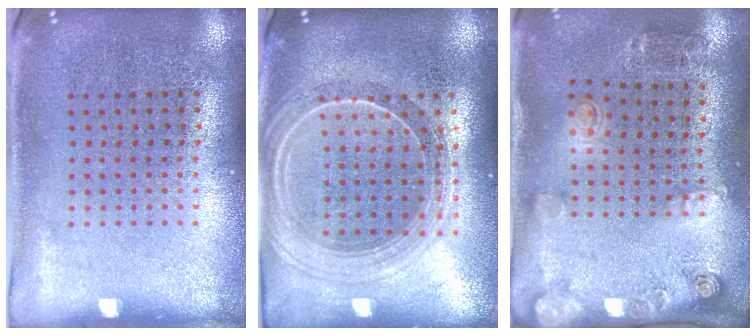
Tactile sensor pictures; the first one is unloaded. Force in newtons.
{"total": 2.2, "press": 2.0, "slide": 1.1}
{"total": 2.0, "press": 1.2, "slide": 1.6}